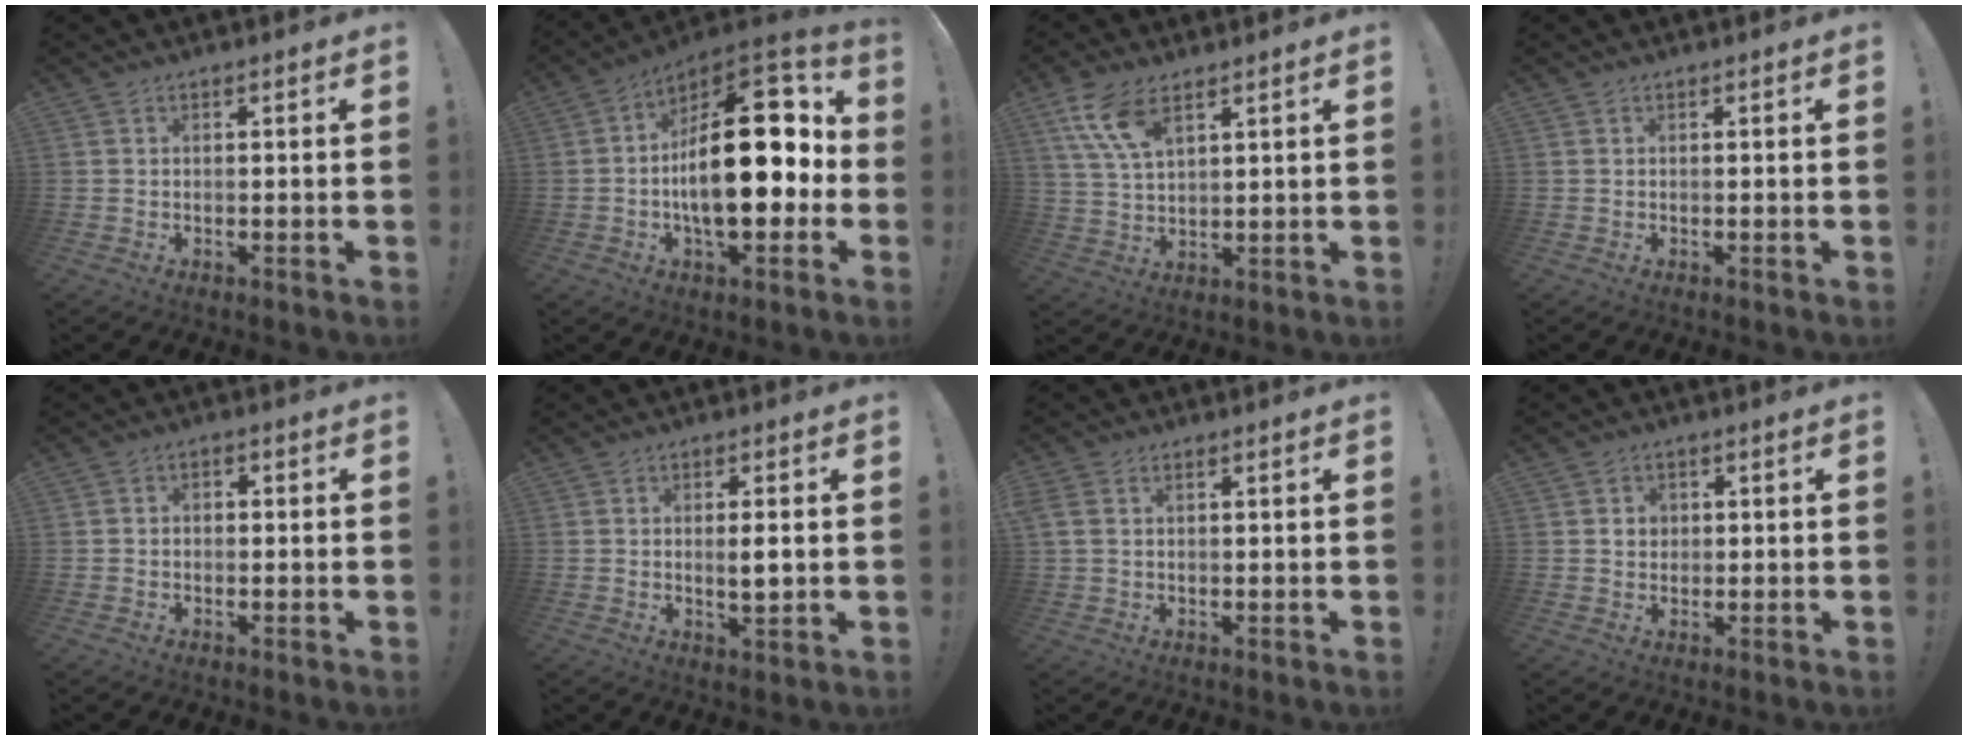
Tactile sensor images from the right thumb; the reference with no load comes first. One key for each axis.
{"total": 25.7, "fx": -0.4, "fy": 12.0, "fz": 22.7, "tx": -0.351, "ty": -0.002, "tz": -0.005}
{"total": 10.0, "fx": 6.0, "fy": 4.4, "fz": 6.7, "tx": -0.135, "ty": -0.020, "tz": 0.113}
{"total": 0.0}
{"total": 1.9, "fx": -1.1, "fy": 1.2, "fz": 0.8, "tx": -0.012, "ty": 0.009, "tz": -0.021}
{"total": 3.6, "fx": 0.3, "fy": 0.7, "fz": 3.5, "tx": -0.050, "ty": -0.010, "tz": 0.002}
{"total": 2.5, "fx": 1.1, "fy": 1.5, "fz": 1.7, "tx": -0.045, "ty": 0.003, "tz": 0.022}
{"total": 2.8, "fx": 0.7, "fy": 2.5, "fz": 1.0, "tx": -0.011, "ty": 0.000, "tz": 0.009}